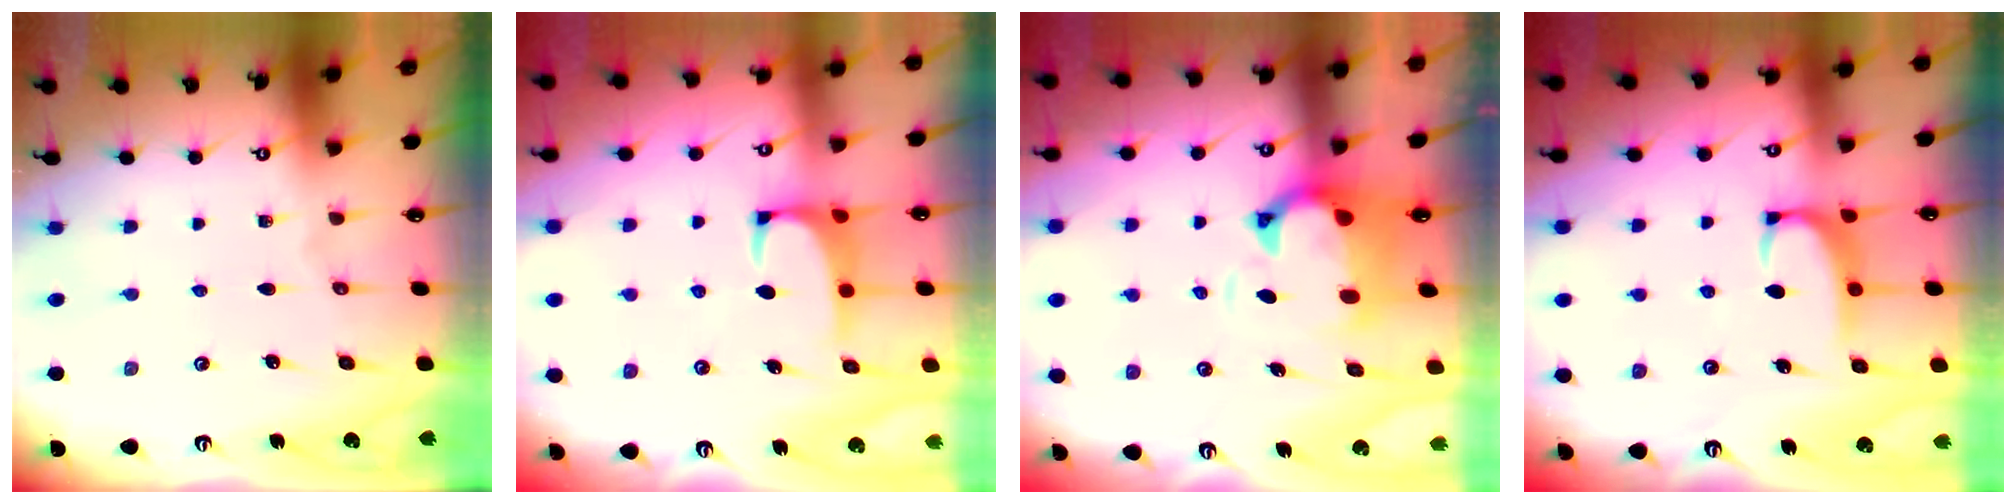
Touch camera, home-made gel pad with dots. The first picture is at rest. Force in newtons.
{"total": 0.9, "press": 0.6, "slide": 0.6}
{"total": 3.2, "press": 2.9, "slide": 1.3}
{"total": 2.3, "press": 2.3, "slide": 0.6}